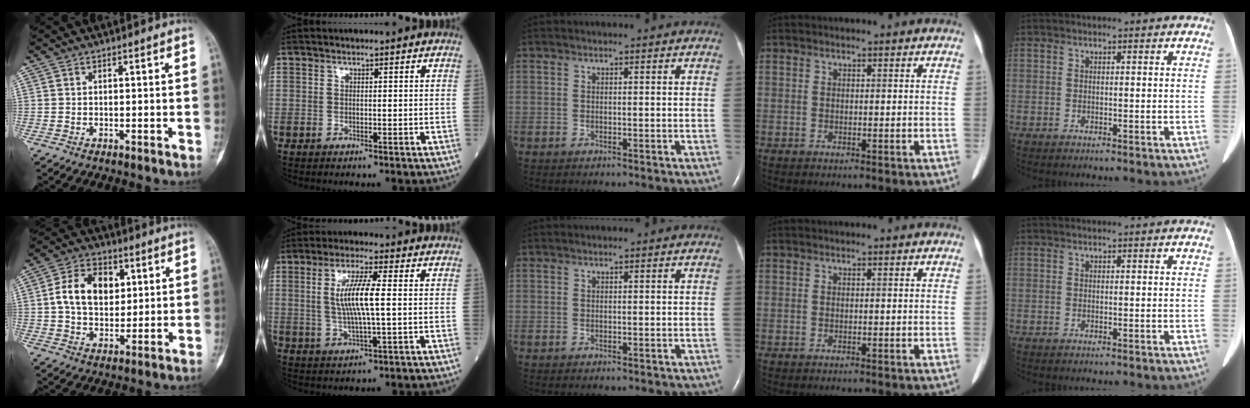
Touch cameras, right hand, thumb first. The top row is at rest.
{"thumb": {"total": 11.6, "force": [2.3, 8.1, 8.0], "torque": [-0.110, 0.000, 0.036]}, "index": {"total": 7.7, "force": [0.8, 0.6, 7.6], "torque": [-0.153, 0.001, 0.014]}, "middle": {"total": 0.9, "force": [-0.6, 0.5, 0.5], "torque": [-0.005, -0.002, -0.002]}}